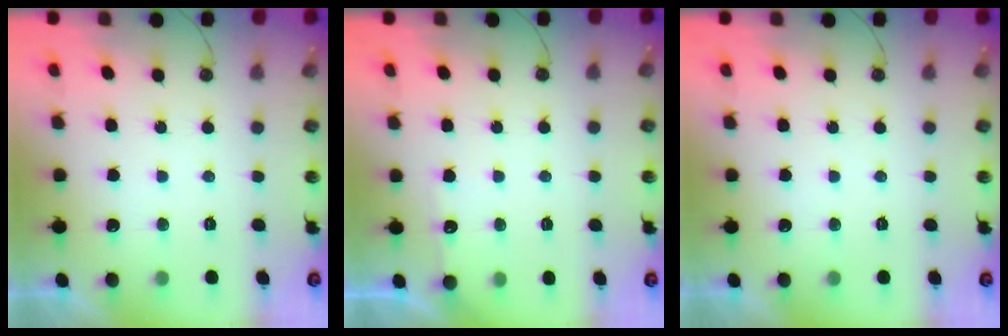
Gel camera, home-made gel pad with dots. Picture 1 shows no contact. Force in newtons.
{"total": 5.4, "press": 5.4, "slide": 0.6}
{"total": 0.0}